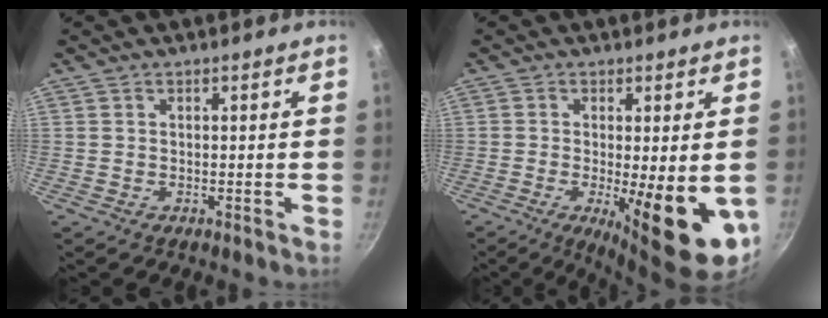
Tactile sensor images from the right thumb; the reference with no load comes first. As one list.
[{"total": 14.2, "force": [-3.2, 4.1, 13.3], "torque": [-0.173, -0.015, -0.035]}]